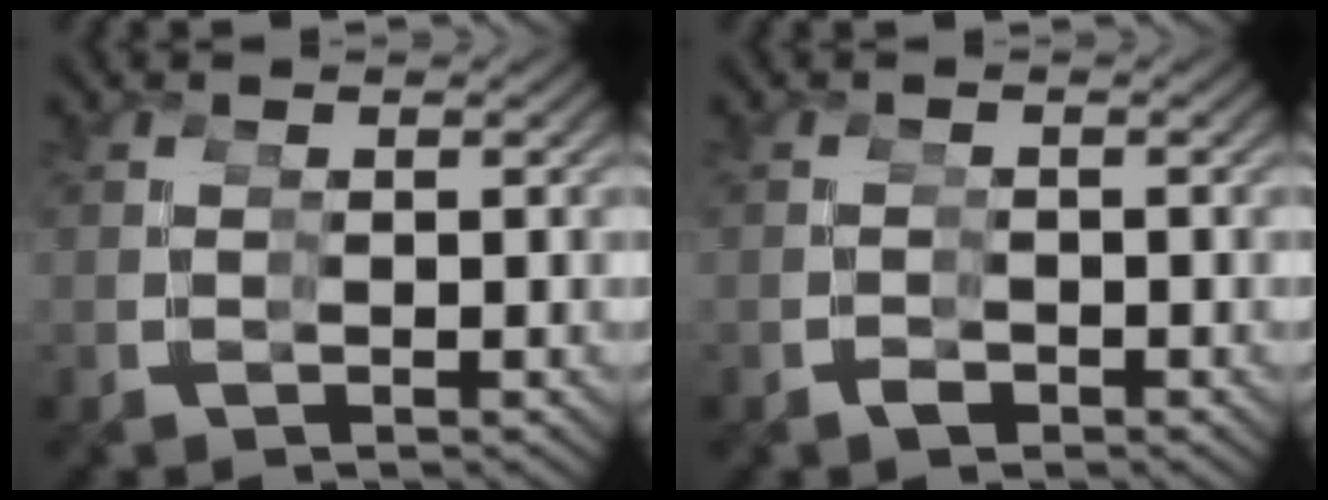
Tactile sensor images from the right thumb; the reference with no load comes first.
{"total": 1.7, "force": [-1.2, 1.0, 0.6], "torque": [-0.015, -0.017, -0.013]}